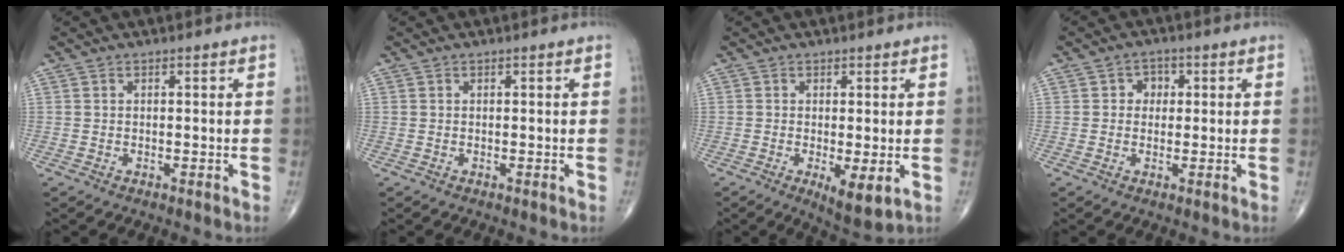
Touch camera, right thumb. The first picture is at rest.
{"total": 0.0}
{"total": 5.6, "force": [-1.3, 1.8, 5.2], "torque": [-0.081, -0.018, -0.016]}
{"total": 3.0, "force": [0.5, 2.6, 1.4], "torque": [0.003, 0.005, 0.001]}